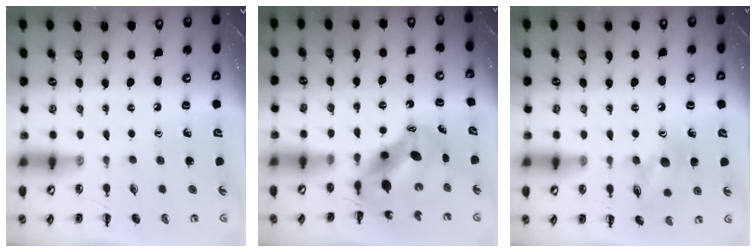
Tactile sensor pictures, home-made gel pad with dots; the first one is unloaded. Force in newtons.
{"total": 8.4, "press": 8.1, "slide": 2.2}
{"total": 11.1, "press": 11.1, "slide": 1.0}